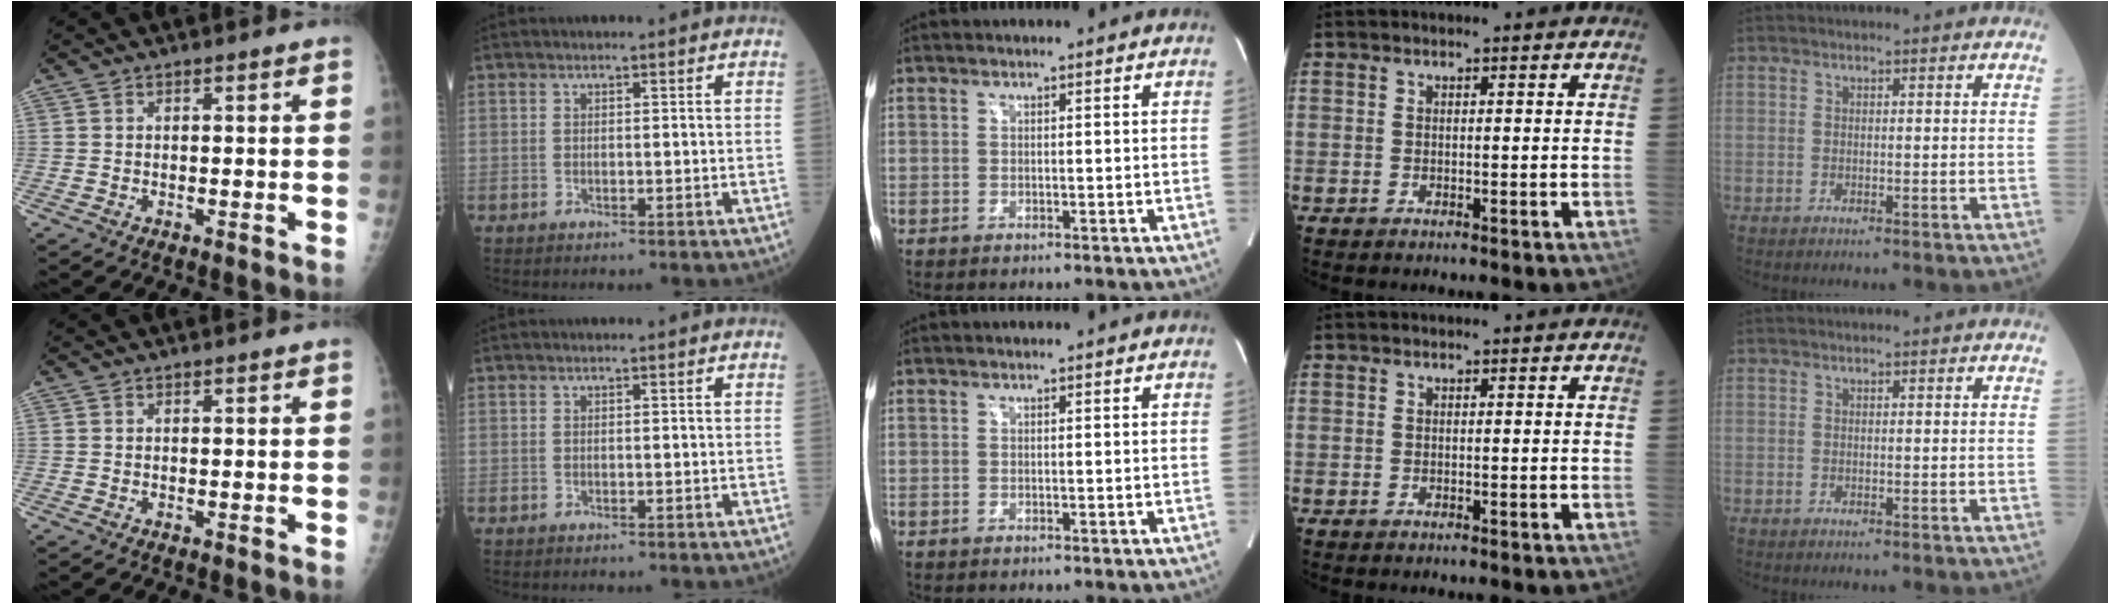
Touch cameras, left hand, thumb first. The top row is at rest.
{}